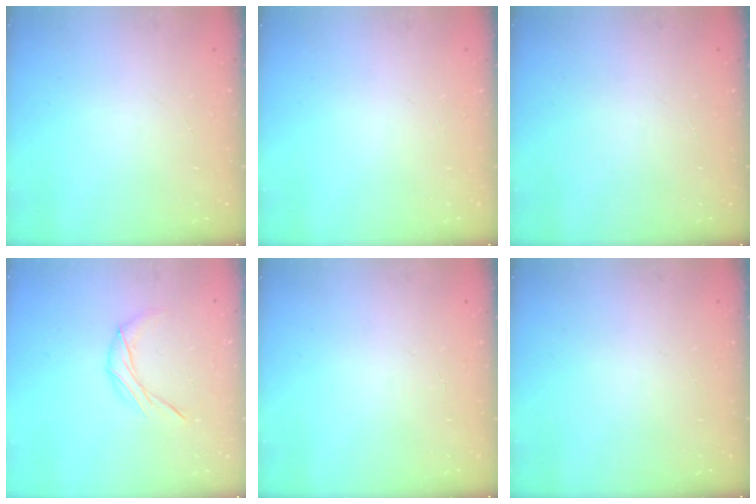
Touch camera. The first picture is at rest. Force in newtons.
{"total": 0.0}
{"total": 0.0}
{"total": 6.8, "press": 6.8, "slide": 0.4}
{"total": 0.0}
{"total": 0.0}